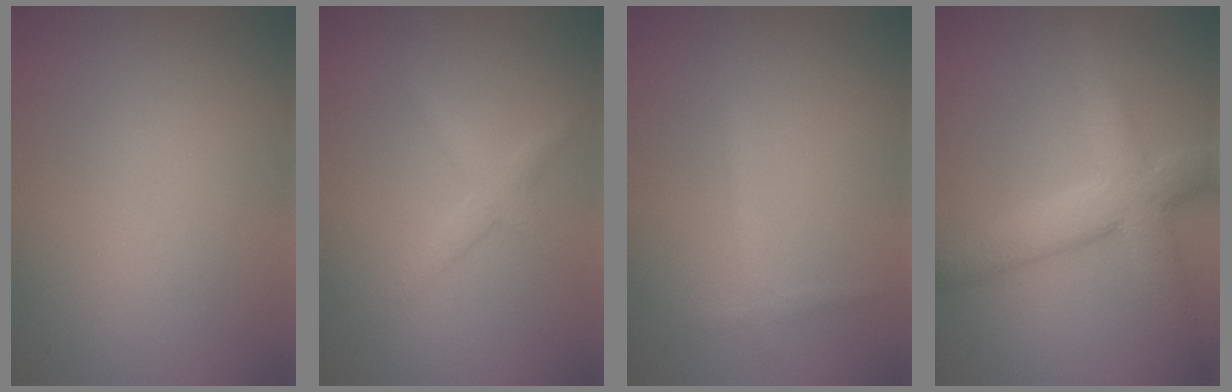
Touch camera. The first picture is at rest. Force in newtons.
{"total": 1.7, "press": 1.7, "slide": 0.1}
{"total": 1.1, "press": 1.1, "slide": 0.1}
{"total": 5.7, "press": 5.7, "slide": 0.2}